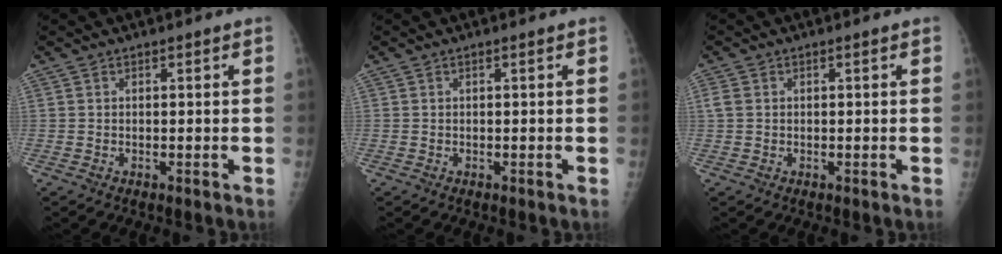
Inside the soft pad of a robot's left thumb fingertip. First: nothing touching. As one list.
[{"total": 0.0}, {"total": 1.6, "force": [0.3, 1.3, 0.9], "torque": [-0.023, 0.004, 0.007]}]